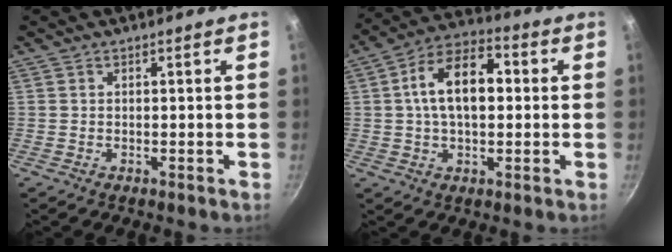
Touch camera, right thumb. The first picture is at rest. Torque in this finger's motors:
{"motor_torque": [0.78, 3.15, 1.48, -0.43, 0.15]}